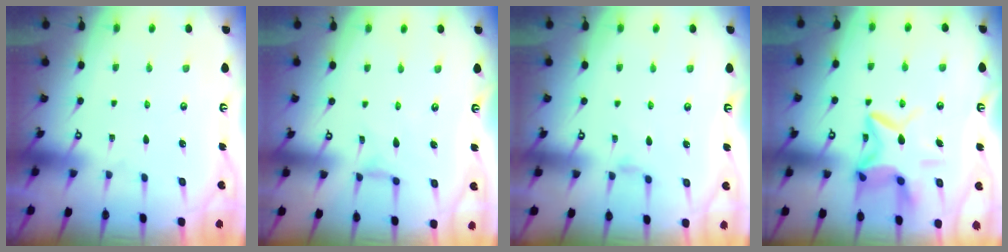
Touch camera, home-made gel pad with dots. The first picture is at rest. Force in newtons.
{"total": 1.9, "press": 1.8, "slide": 0.5}
{"total": 2.4, "press": 2.4, "slide": 0.4}
{"total": 13.0, "press": 13.0, "slide": 1.2}